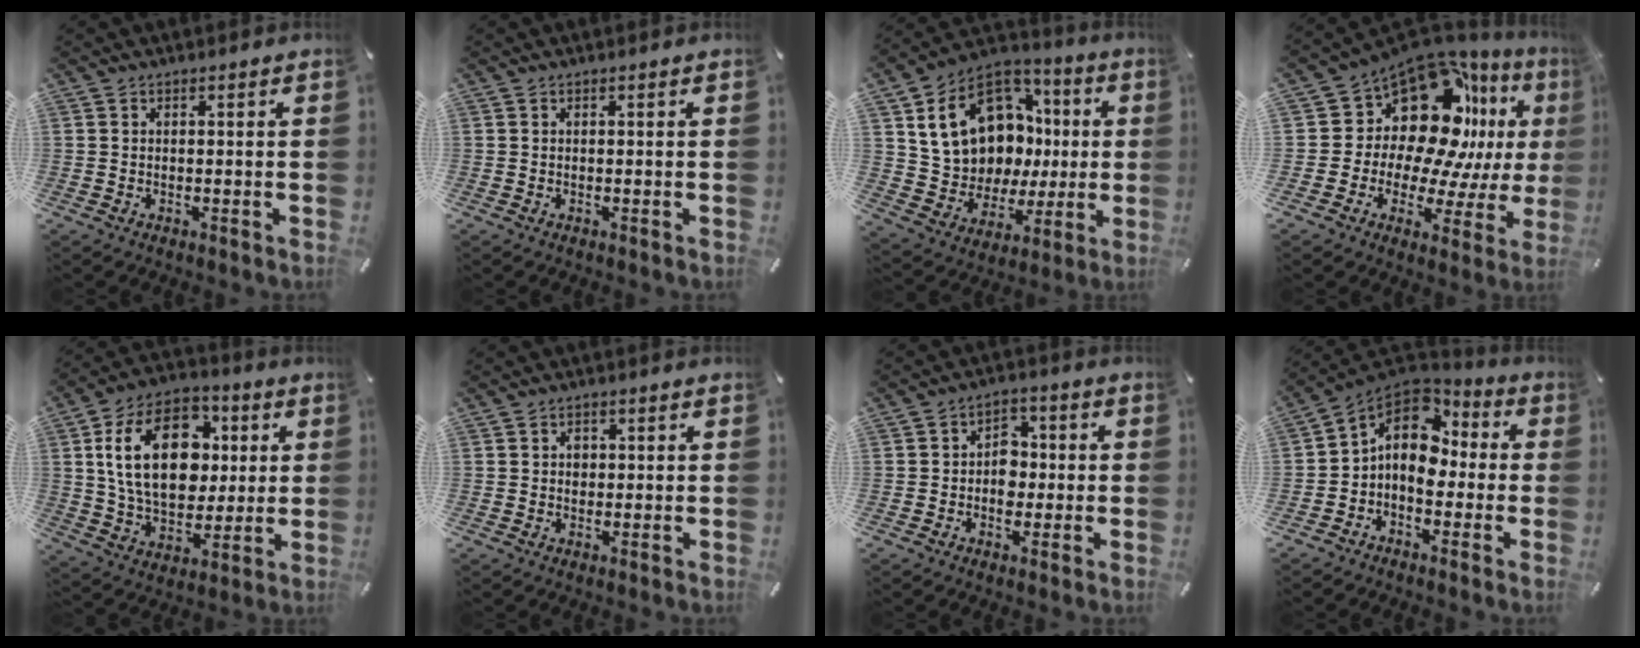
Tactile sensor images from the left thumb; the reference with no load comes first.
{"total": 0.0}
{"total": 18.4, "force": [4.9, 15.0, 9.5], "torque": [-0.170, -0.025, 0.113]}
{"total": 18.3, "force": [8.7, 12.2, 10.4], "torque": [-0.164, -0.092, 0.152]}
{"total": 20.8, "force": [3.7, 14.5, 14.4], "torque": [-0.264, 0.009, 0.063]}
{"total": 1.9, "force": [0.1, 1.7, 0.8], "torque": [-0.002, 0.001, -0.004]}
{"total": 5.9, "force": [-1.2, 4.9, 3.1], "torque": [-0.033, 0.007, -0.025]}
{"total": 10.2, "force": [-0.3, 8.0, 6.2], "torque": [-0.127, 0.006, -0.006]}